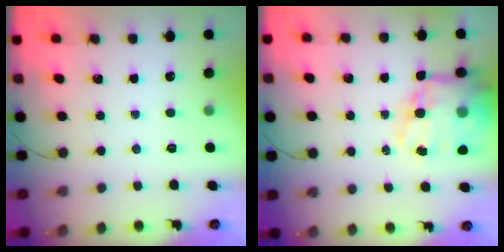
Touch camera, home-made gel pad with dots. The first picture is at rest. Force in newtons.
{"total": 20.1, "press": 19.6, "slide": 4.4}